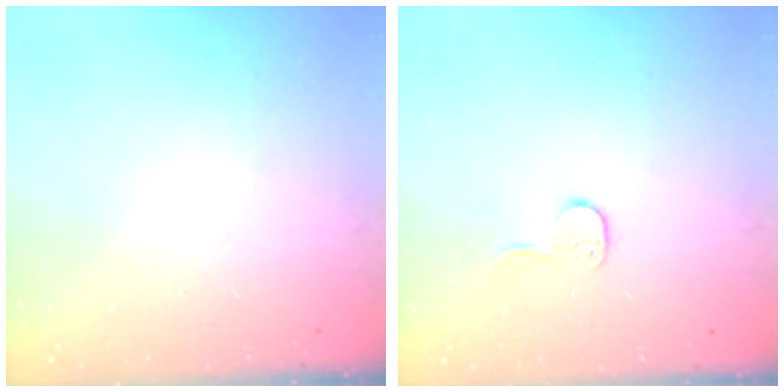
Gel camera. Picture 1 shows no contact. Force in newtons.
{"total": 5.7, "press": 5.7, "slide": 0.3}